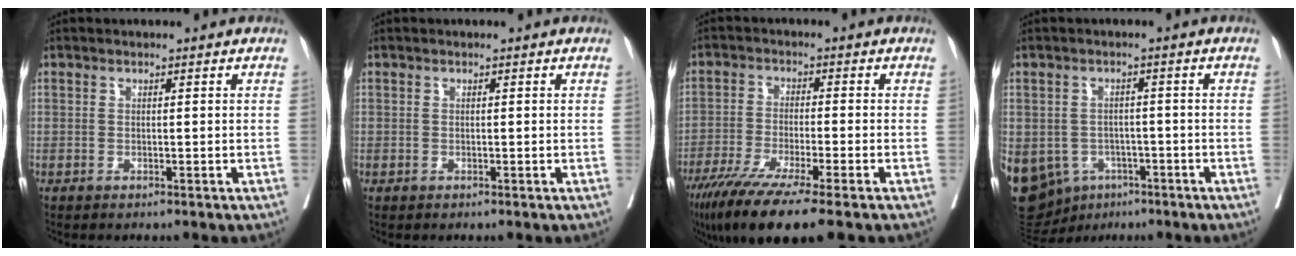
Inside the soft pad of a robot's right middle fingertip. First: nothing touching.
{"total": 0.0}
{"total": 12.1, "force": [-8.5, 0.1, 8.6], "torque": [-0.140, -0.033, -0.140]}
{"total": 22.6, "force": [-9.7, 18.0, 9.6], "torque": [-0.316, -0.007, -0.131]}